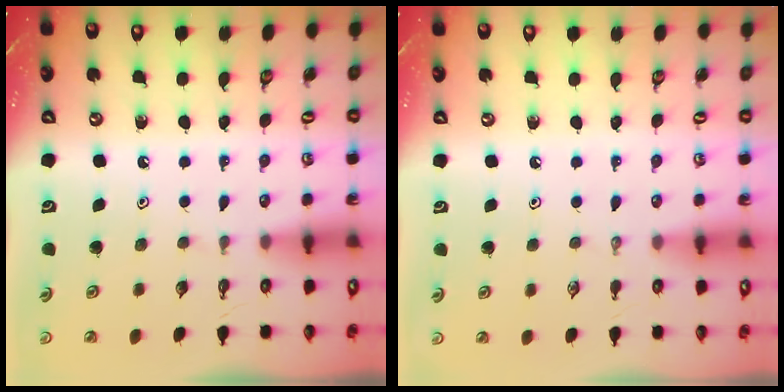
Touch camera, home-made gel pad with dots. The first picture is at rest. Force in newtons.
{"total": 0.0}